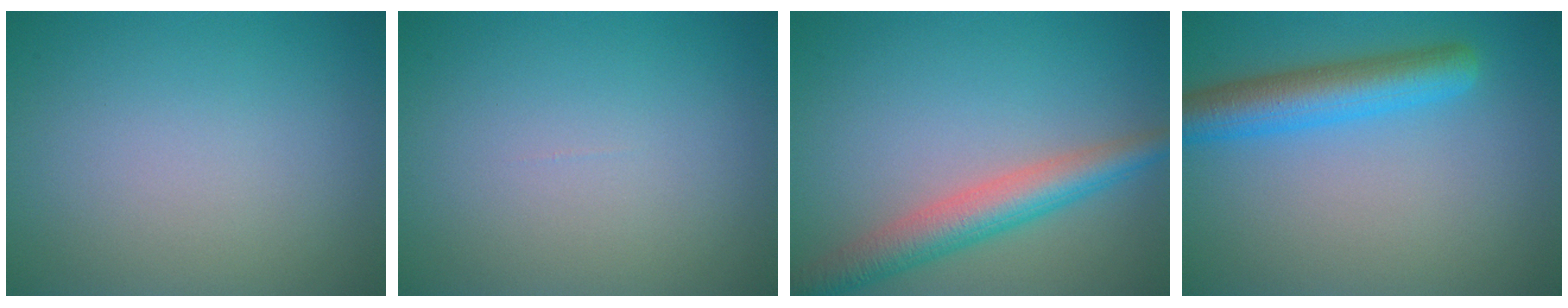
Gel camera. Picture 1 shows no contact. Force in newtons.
{"total": 0.0}
{"total": 4.9, "press": 4.9, "slide": 0.2}
{"total": 5.3, "press": 5.3, "slide": 0.3}